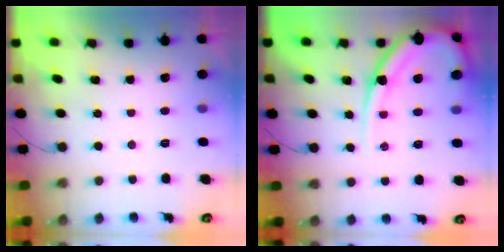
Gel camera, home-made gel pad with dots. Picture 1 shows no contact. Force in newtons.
{"total": 14.1, "press": 14.0, "slide": 1.5}